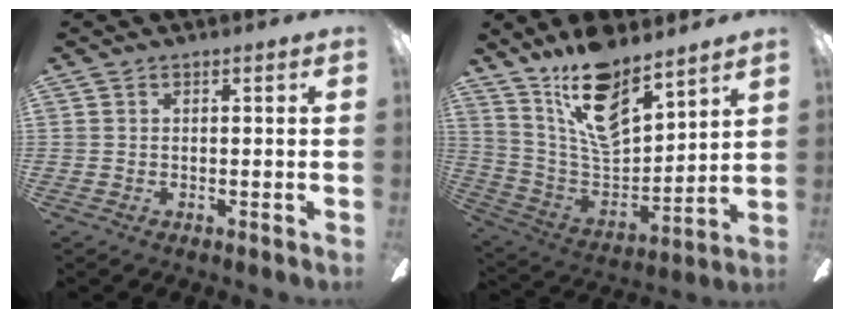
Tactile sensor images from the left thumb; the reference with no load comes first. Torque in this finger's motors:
{"motor_torque": [0.42, 0.44, 1.19, -1.54, 0.13]}